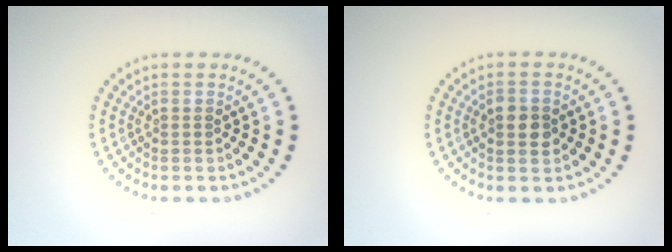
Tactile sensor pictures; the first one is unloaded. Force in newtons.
{"total": 2.0, "press": 2.0, "slide": 0.1}